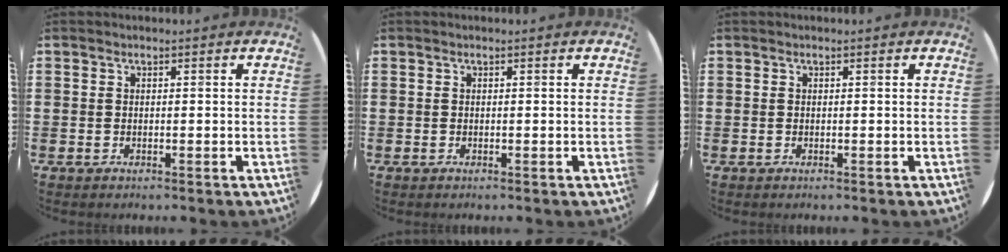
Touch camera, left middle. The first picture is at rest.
{"total": 0.0}
{"total": 0.0}